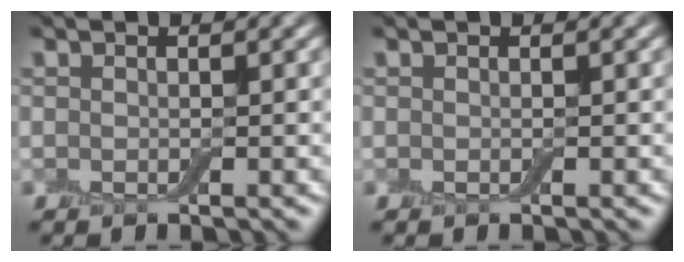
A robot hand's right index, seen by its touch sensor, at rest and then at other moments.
{"total": 0.0}